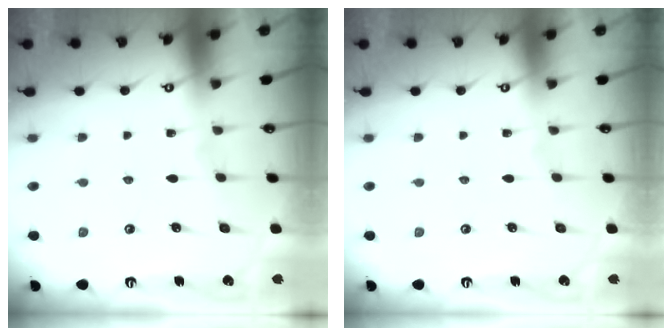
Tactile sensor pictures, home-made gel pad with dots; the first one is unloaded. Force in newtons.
{"total": 0.0}